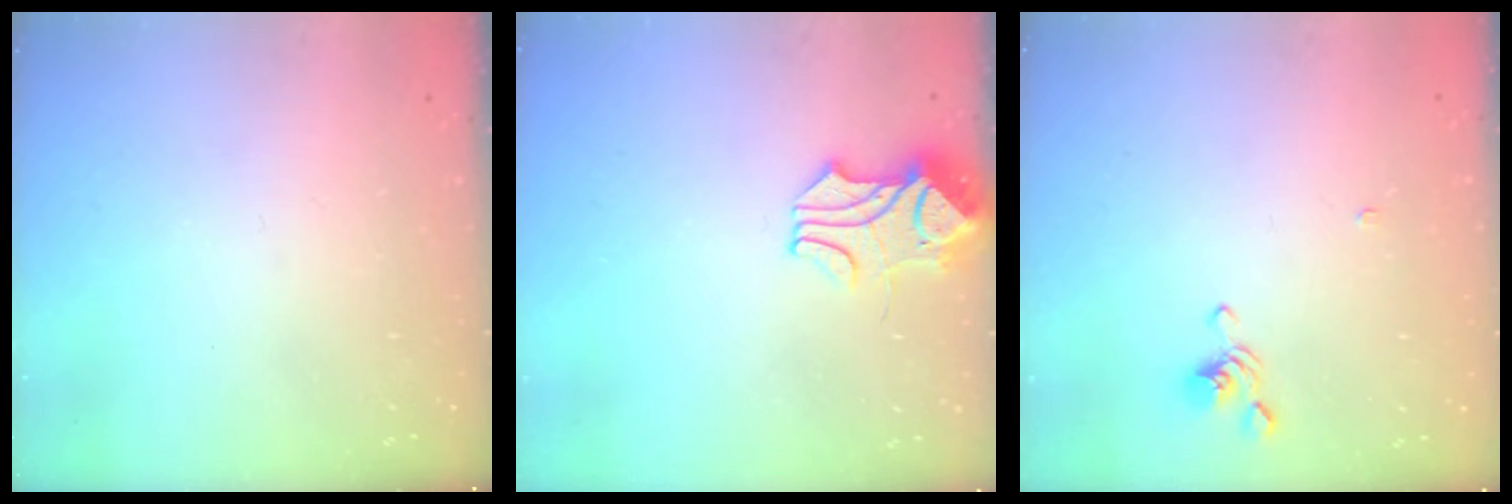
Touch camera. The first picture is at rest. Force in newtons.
{"total": 2.2, "press": 2.0, "slide": 0.7}
{"total": 3.2, "press": 3.1, "slide": 0.7}